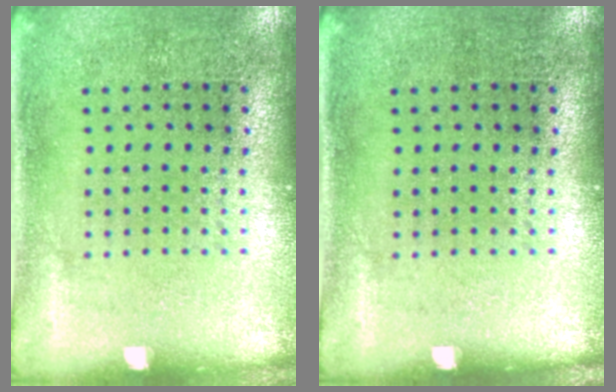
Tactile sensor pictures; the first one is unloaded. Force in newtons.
{"total": 0.0}